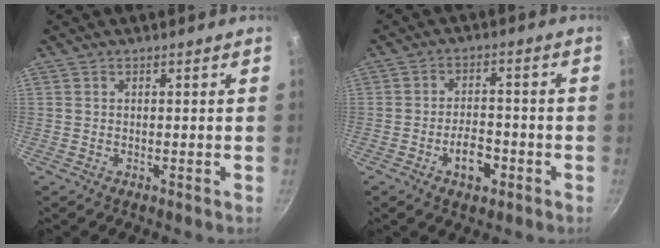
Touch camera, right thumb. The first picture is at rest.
{"total": 6.3, "force": [-2.8, 3.5, 4.4], "torque": [-0.056, 0.021, -0.047]}